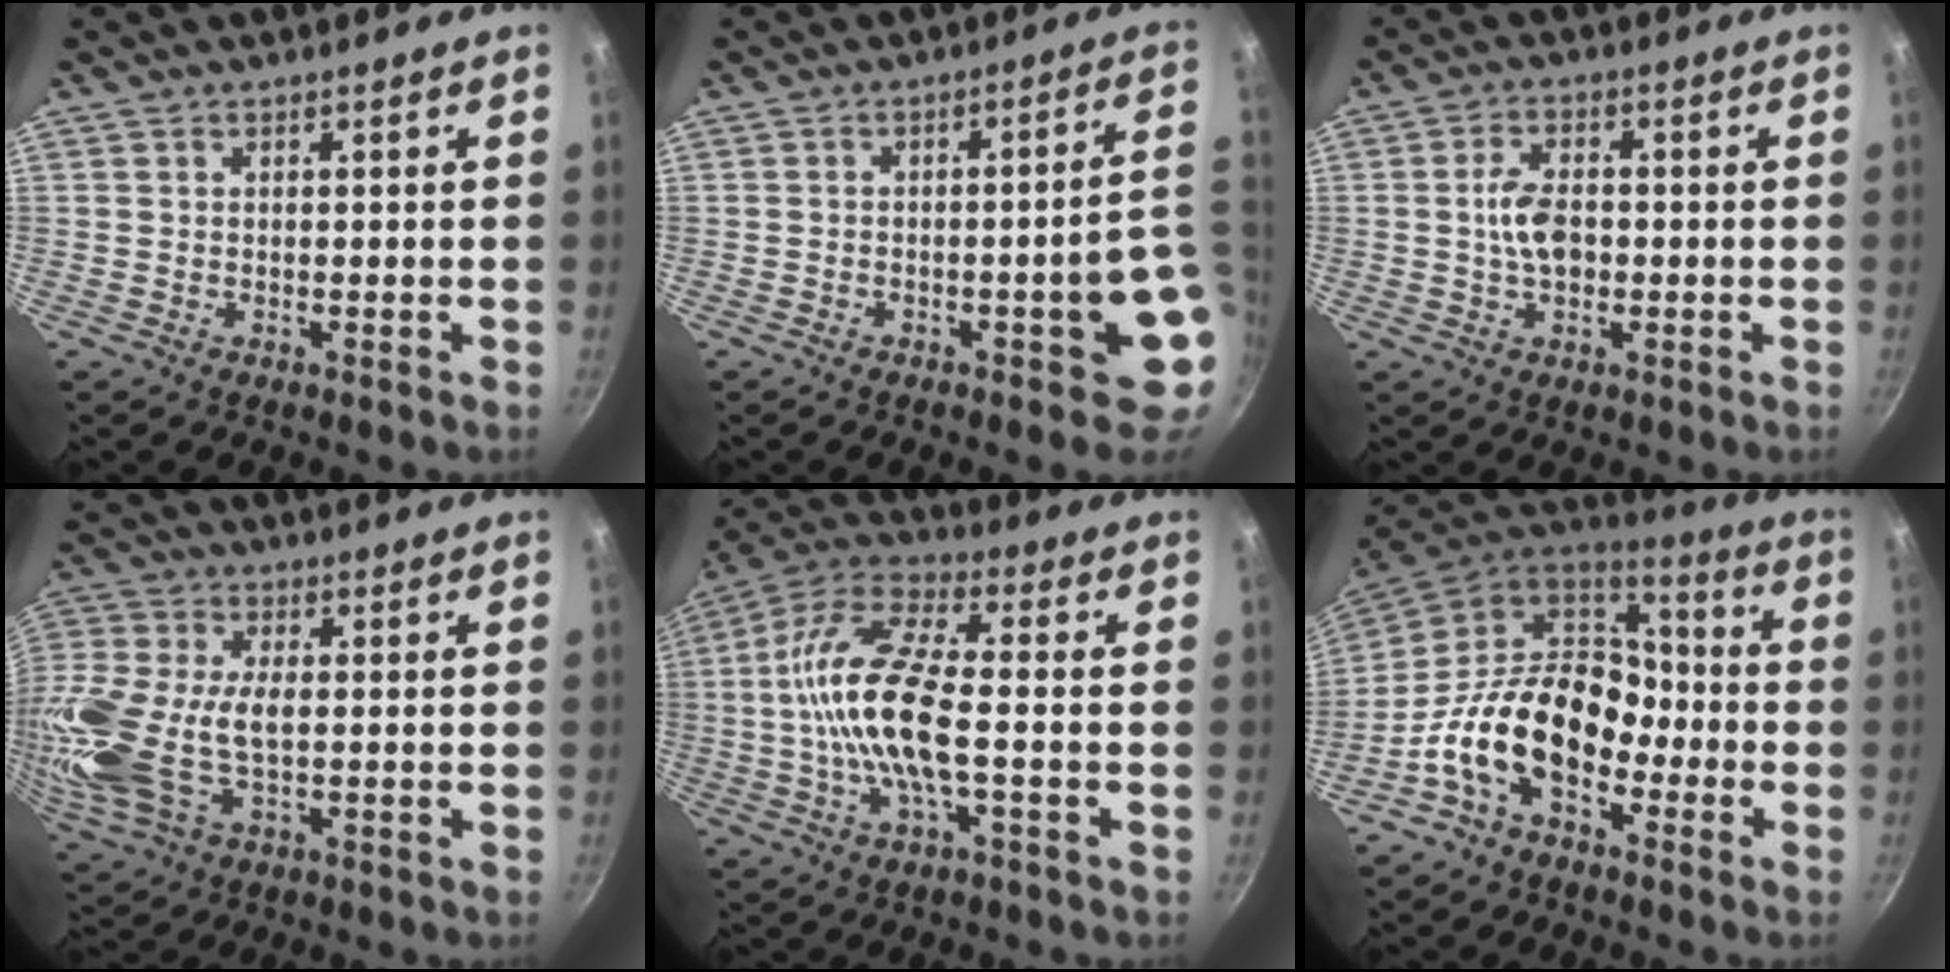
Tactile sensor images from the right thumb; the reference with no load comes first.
{"total": 10.0, "force": [-2.1, 2.9, 9.4], "torque": [-0.089, 0.029, -0.023]}
{"total": 6.3, "force": [-0.4, 3.7, 5.1], "torque": [-0.085, 0.012, -0.013]}
{"total": 19.6, "force": [-1.3, 10.8, 16.4], "torque": [-0.381, 0.002, -0.030]}
{"total": 16.1, "force": [-1.4, 5.5, 15.0], "torque": [-0.296, 0.033, -0.045]}
{"total": 18.6, "force": [-6.0, 12.2, 12.7], "torque": [-0.187, 0.059, -0.127]}